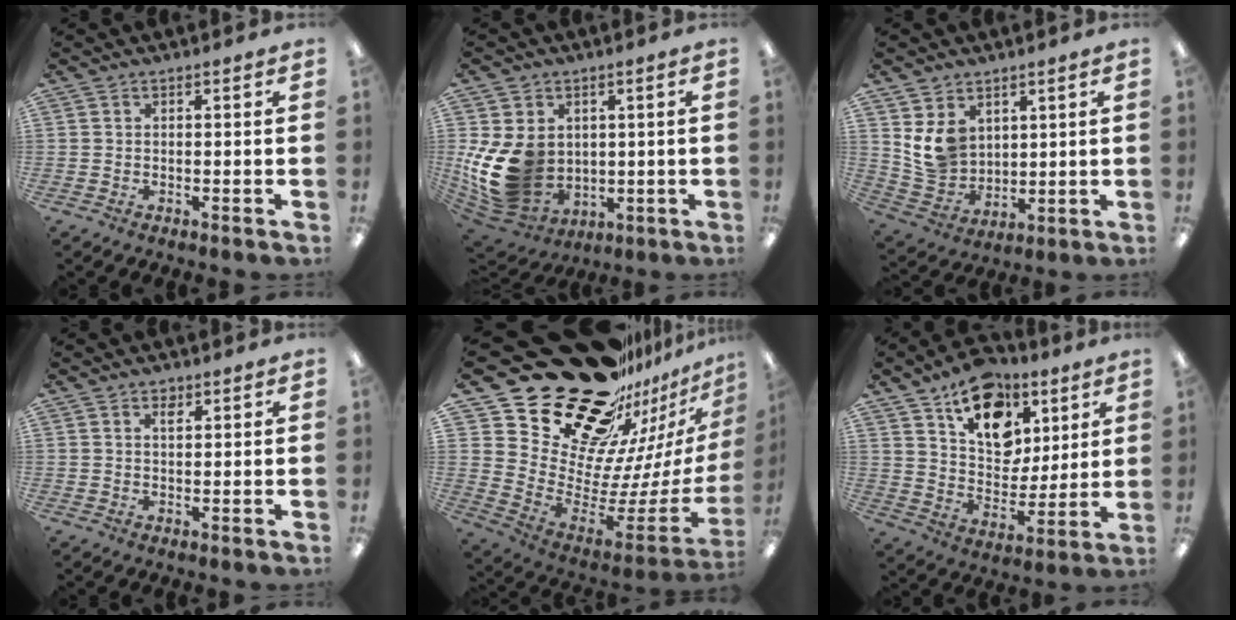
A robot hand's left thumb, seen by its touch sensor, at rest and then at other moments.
{"total": 15.5, "force": [0.4, 12.5, 9.1], "torque": [-0.206, -0.019, 0.018]}
{"total": 9.2, "force": [4.5, 7.3, 3.4], "torque": [-0.090, -0.021, 0.091]}
{"total": 2.1, "force": [1.4, 1.0, 1.1], "torque": [-0.009, -0.006, 0.023]}
{"total": 28.6, "force": [20.9, 14.3, 13.2], "torque": [-0.195, -0.195, 0.412]}
{"total": 17.3, "force": [9.9, 11.4, 8.6], "torque": [-0.121, -0.048, 0.179]}